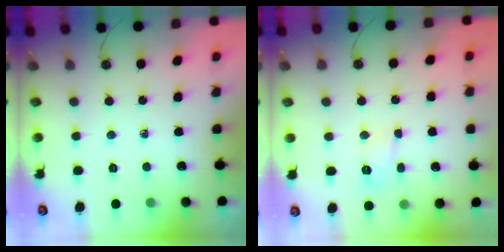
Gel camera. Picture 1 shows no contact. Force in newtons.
{"total": 4.7, "press": 4.7, "slide": 0.6}